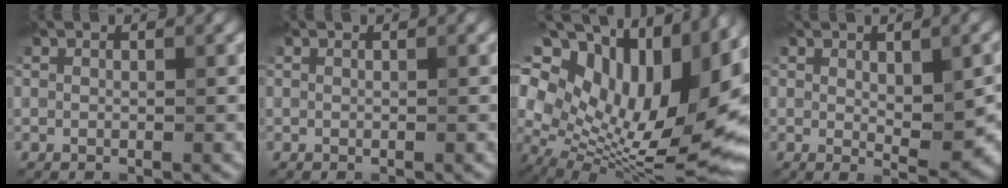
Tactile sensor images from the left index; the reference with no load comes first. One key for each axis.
{"total": 0.0}
{"total": 19.6, "fx": 7.6, "fy": 9.3, "fz": 15.5, "tx": -0.245, "ty": 0.038, "tz": 0.156}
{"total": 4.2, "fx": 0.1, "fy": 2.2, "fz": 3.6, "tx": -0.053, "ty": -0.007, "tz": 0.009}